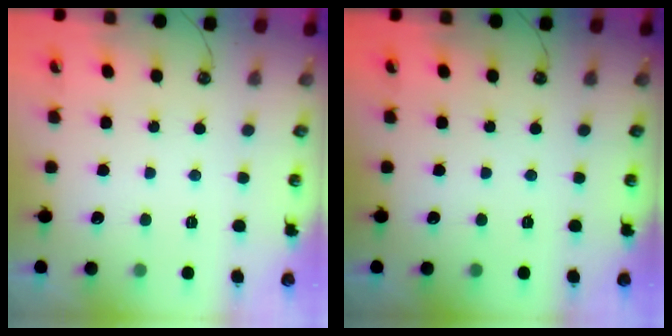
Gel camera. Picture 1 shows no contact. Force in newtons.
{"total": 0.0}